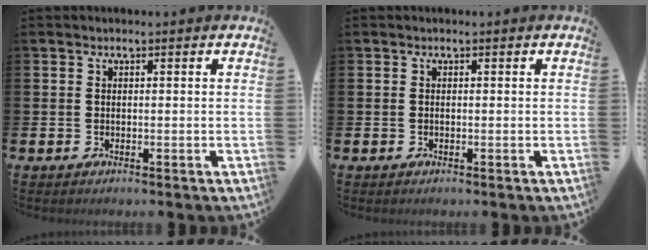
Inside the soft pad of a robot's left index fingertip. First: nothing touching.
{"total": 0.0}